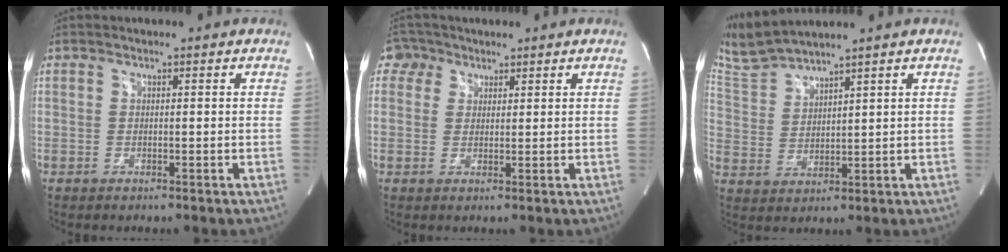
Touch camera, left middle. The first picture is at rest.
{"total": 3.6, "force": [2.0, 3.0, 0.2], "torque": [-0.005, 0.014, 0.032]}
{"total": 6.8, "force": [6.6, -0.8, 1.7], "torque": [-0.057, 0.007, 0.148]}